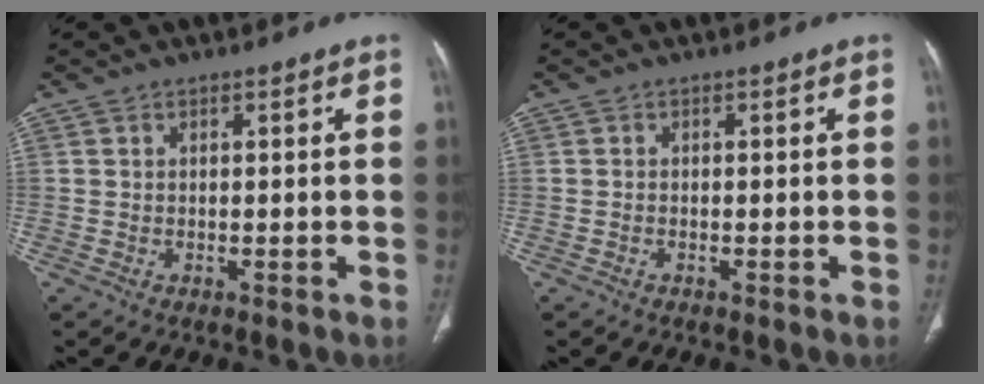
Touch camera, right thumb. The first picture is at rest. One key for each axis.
{"total": 0.0}